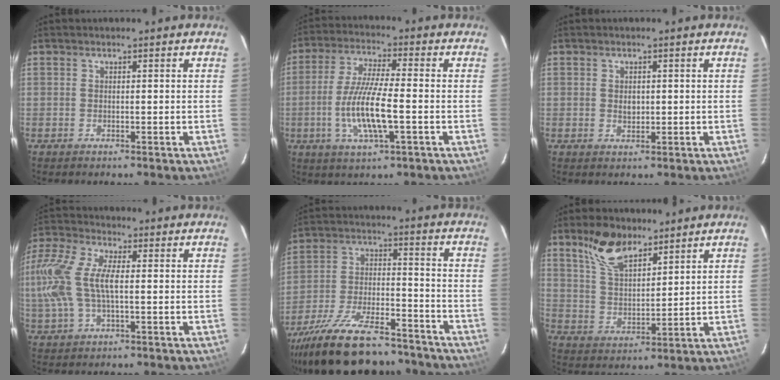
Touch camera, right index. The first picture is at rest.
{"total": 11.8, "force": [-2.9, 2.1, 11.3], "torque": [-0.227, -0.007, -0.057]}
{"total": 1.9, "force": [0.1, 1.6, 1.1], "torque": [-0.016, 0.002, 0.002]}
{"total": 15.1, "force": [0.1, 7.1, 13.3], "torque": [-0.285, 0.012, -0.002]}
{"total": 23.3, "force": [-19.2, 7.4, 10.9], "torque": [-0.214, -0.022, -0.293]}
{"total": 9.8, "force": [7.0, 4.3, 5.3], "torque": [-0.099, 0.012, 0.140]}